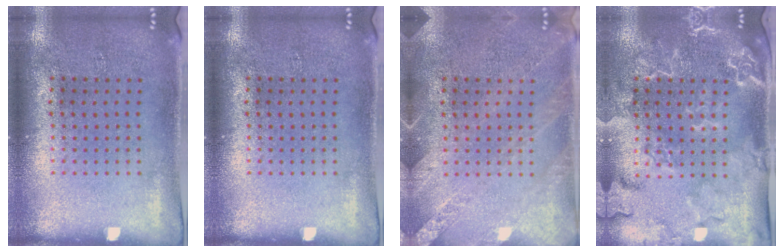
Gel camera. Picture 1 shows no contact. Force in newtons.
{"total": 0.0}
{"total": 2.6, "press": 2.6, "slide": 0.2}
{"total": 2.6, "press": 2.4, "slide": 0.9}